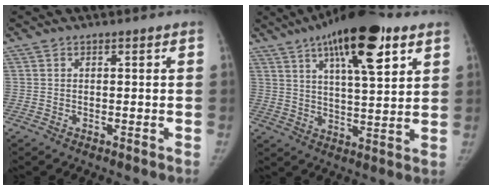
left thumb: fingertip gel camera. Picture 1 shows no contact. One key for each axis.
{"total": 18.2, "fx": 9.5, "fy": 5.8, "fz": 14.4, "tx": -0.204, "ty": -0.027, "tz": 0.149}